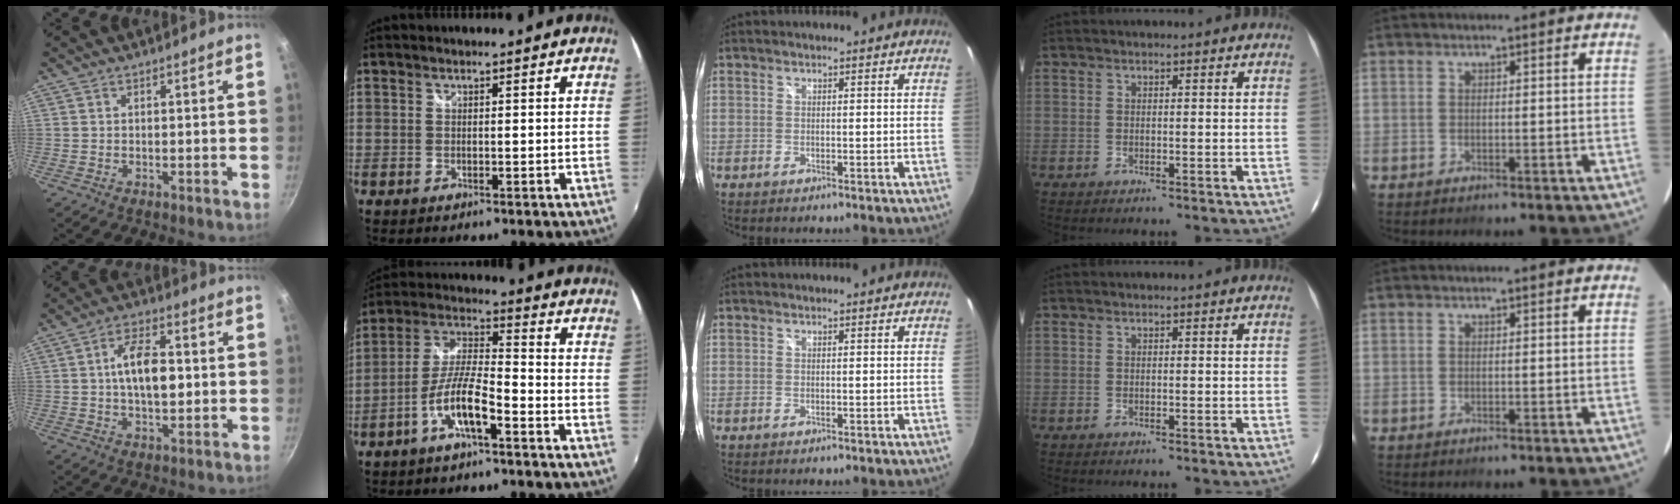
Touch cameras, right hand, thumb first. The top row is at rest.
{"thumb": {"total": 9.9, "force": [0.5, 5.1, 8.5], "torque": [-0.127, 0.016, 0.002]}, "index": {"total": 9.3, "force": [-5.1, 1.8, 7.6], "torque": [-0.166, 0.006, -0.096]}}